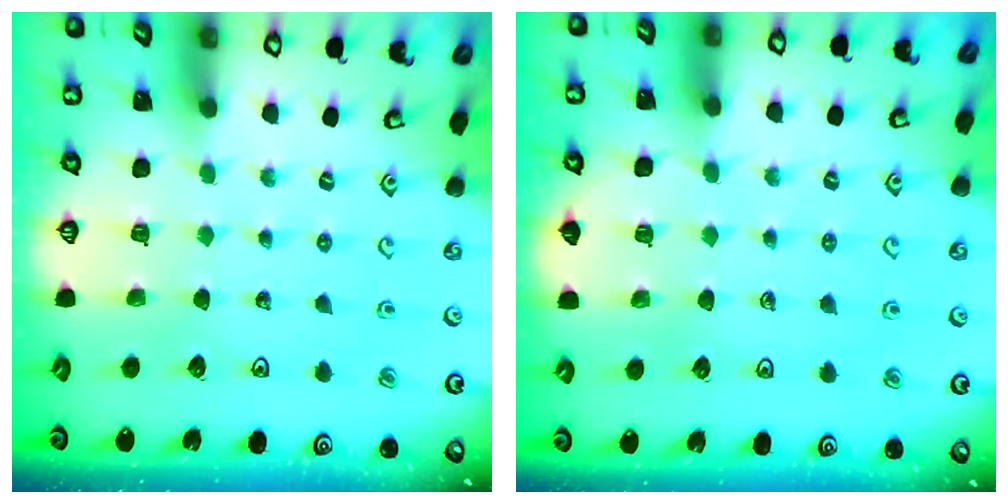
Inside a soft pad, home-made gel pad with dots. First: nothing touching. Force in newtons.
{"total": 3.7, "press": 3.5, "slide": 1.1}